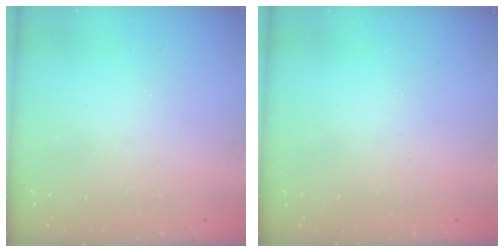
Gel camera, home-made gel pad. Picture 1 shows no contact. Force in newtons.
{"total": 0.0}